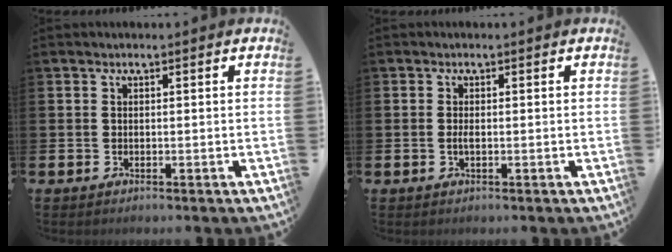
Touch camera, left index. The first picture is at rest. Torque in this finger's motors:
{"motor_torque": [0.27, 0.07, 0.01, 0.00]}